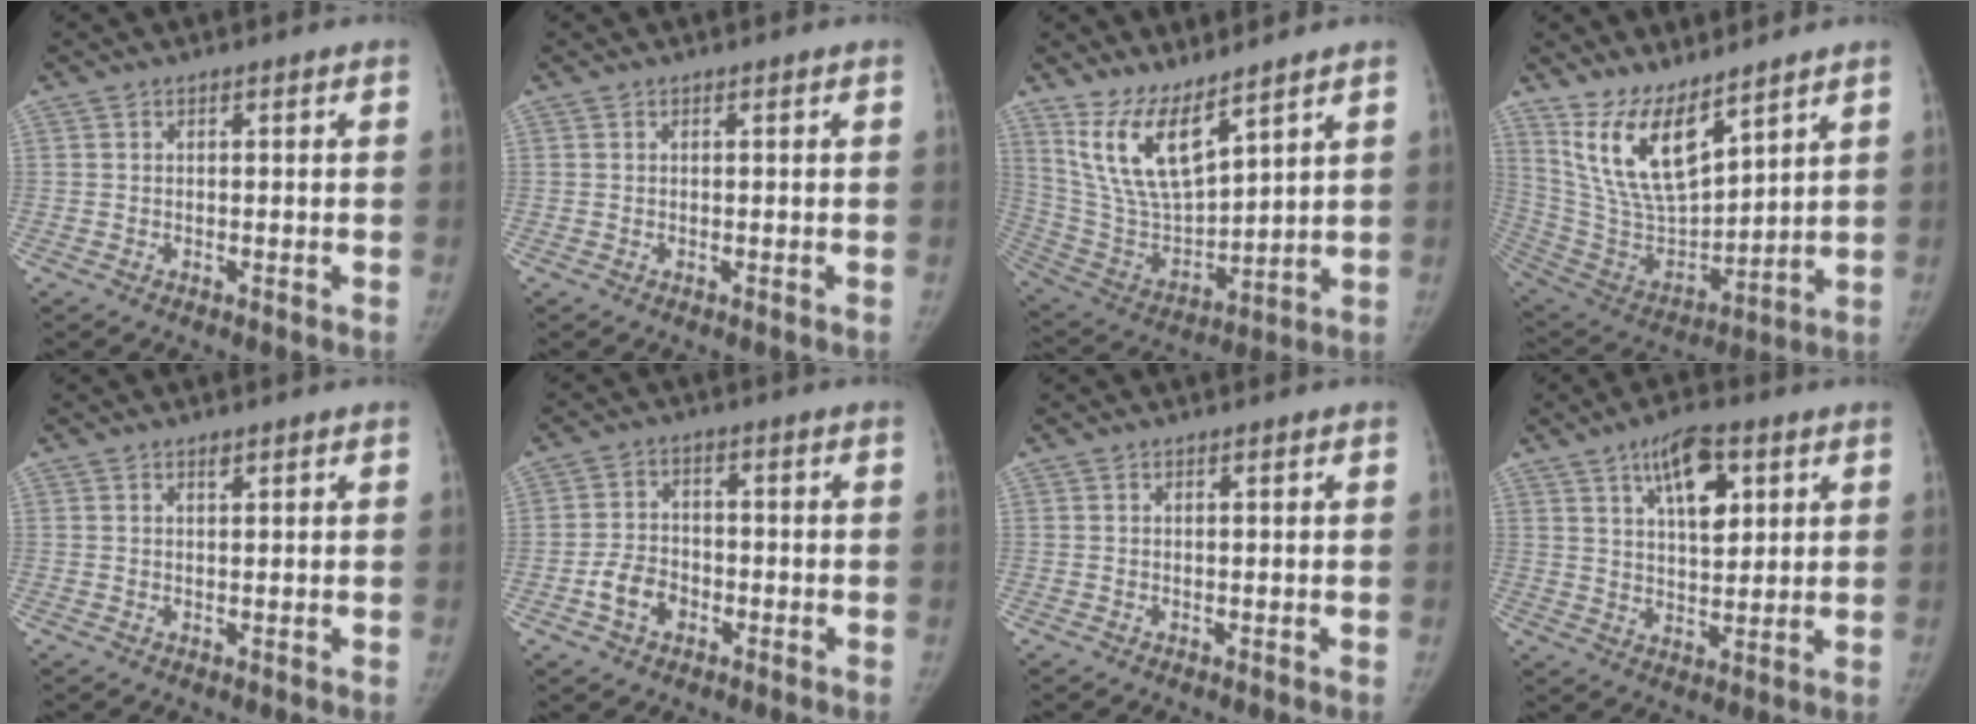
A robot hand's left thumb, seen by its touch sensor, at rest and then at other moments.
{"total": 0.0}
{"total": 13.2, "force": [9.0, 4.2, 8.6], "torque": [-0.147, -0.062, 0.197]}
{"total": 15.0, "force": [10.0, 5.5, 9.7], "torque": [-0.158, -0.063, 0.215]}
{"total": 0.7, "force": [0.6, 0.3, 0.3], "torque": [-0.001, -0.004, 0.009]}
{"total": 6.0, "force": [-2.6, 4.5, 3.0], "torque": [-0.039, 0.023, -0.049]}
{"total": 0.0}
{"total": 10.5, "force": [4.7, 5.0, 7.9], "torque": [-0.102, -0.018, 0.077]}